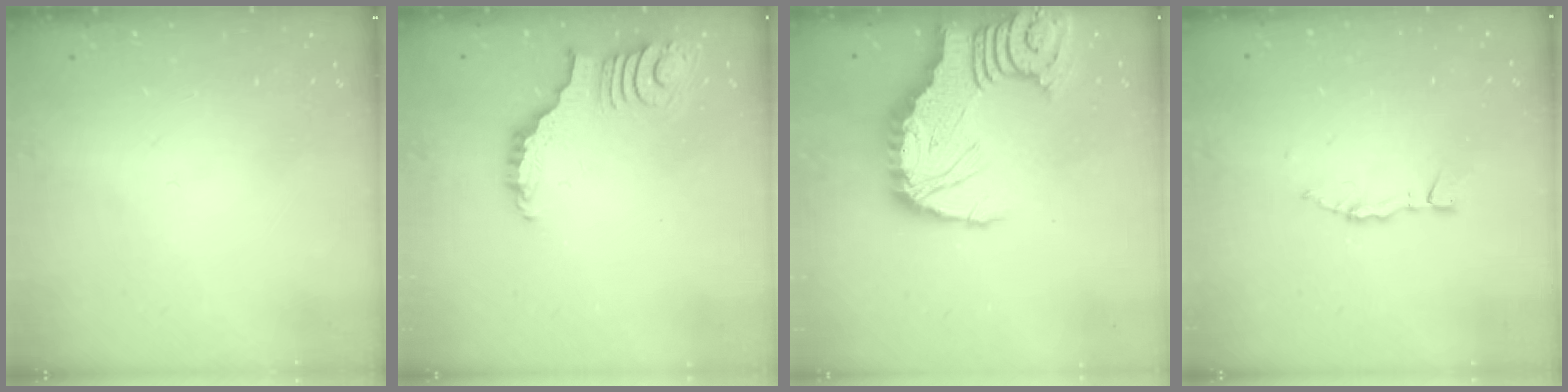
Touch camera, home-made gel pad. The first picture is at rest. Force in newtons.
{"total": 3.9, "press": 3.9, "slide": 0.5}
{"total": 15.9, "press": 15.8, "slide": 1.9}
{"total": 2.9, "press": 2.8, "slide": 0.3}